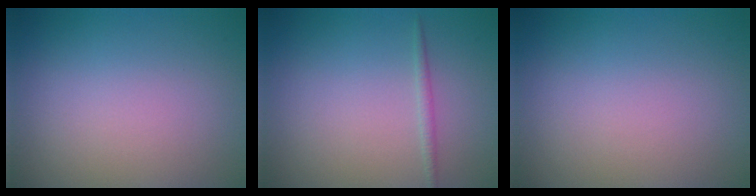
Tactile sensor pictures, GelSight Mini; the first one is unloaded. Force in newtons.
{"total": 0.8, "press": 0.8, "slide": 0.1}
{"total": 0.0}